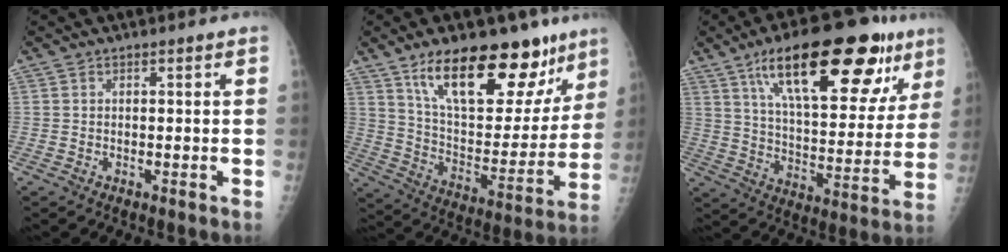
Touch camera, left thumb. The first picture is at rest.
{"total": 24.3, "force": [15.3, 10.8, 15.5], "torque": [-0.176, -0.061, 0.246]}
{"total": 27.0, "force": [14.8, 10.0, 20.3], "torque": [-0.266, -0.026, 0.233]}